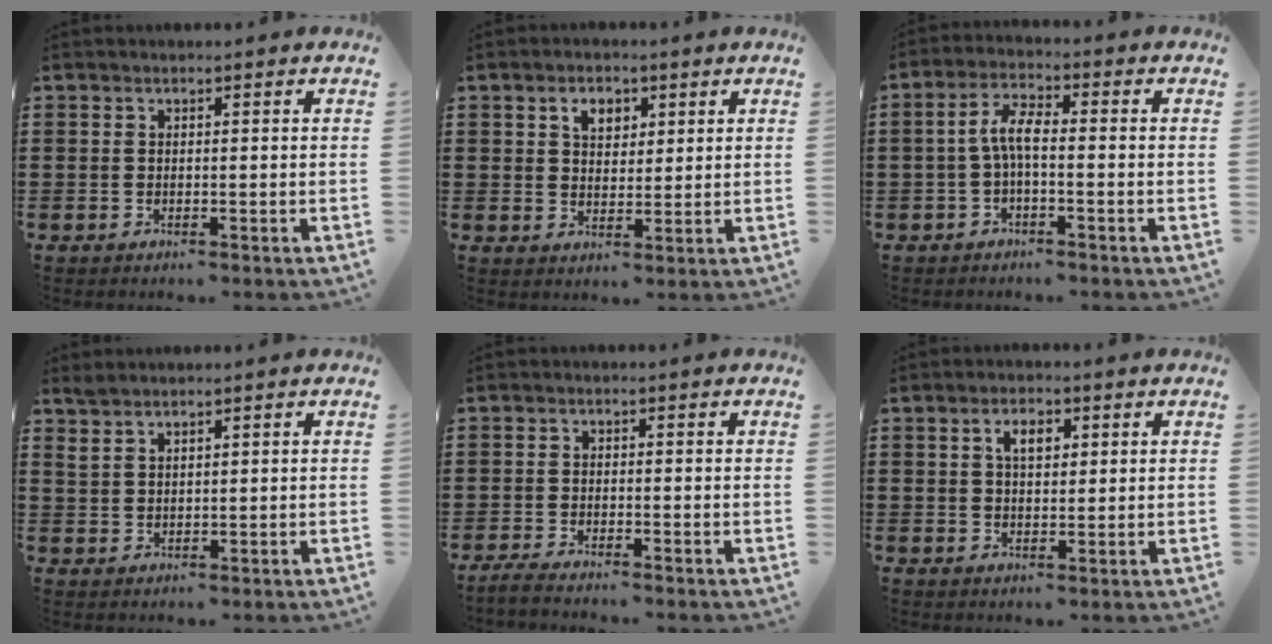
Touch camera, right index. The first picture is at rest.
{"total": 3.6, "force": [1.7, 2.6, 1.9], "torque": [-0.039, 0.009, 0.027]}
{"total": 5.0, "force": [-0.6, 1.7, 4.6], "torque": [-0.099, 0.006, -0.016]}
{"total": 2.1, "force": [1.9, 0.6, 0.8], "torque": [-0.019, 0.001, 0.036]}
{"total": 1.7, "force": [-1.7, -0.1, 0.3], "torque": [-0.007, 0.002, -0.034]}
{"total": 3.4, "force": [1.2, 1.9, 2.6], "torque": [-0.049, 0.008, 0.018]}